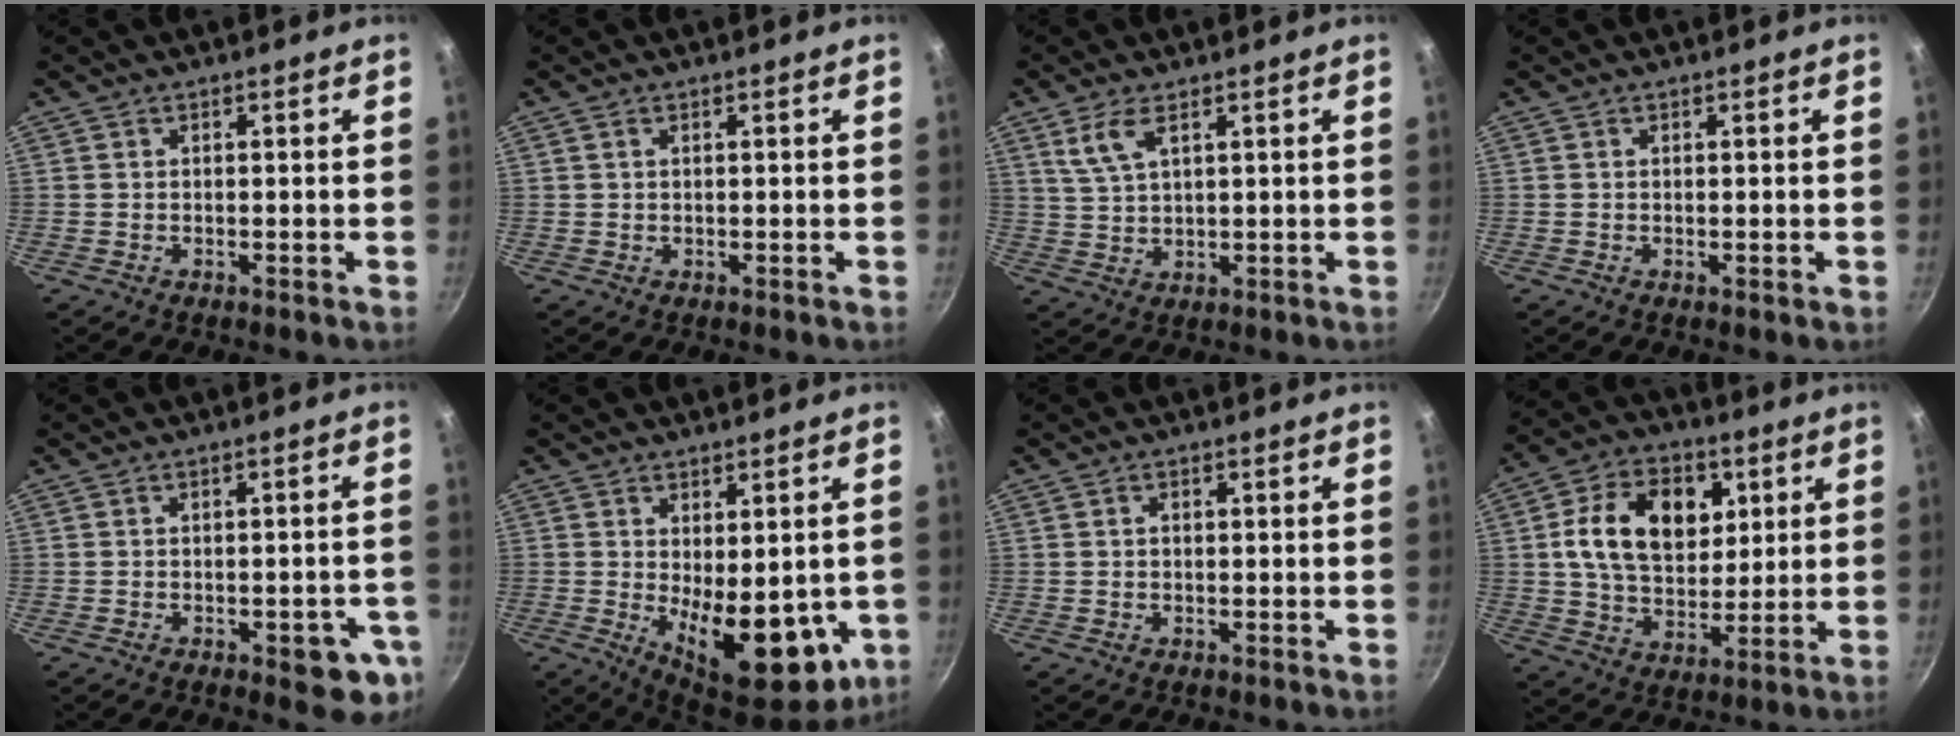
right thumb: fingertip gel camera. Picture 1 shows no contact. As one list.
[{"total": 0.7, "force": [0.4, 0.3, 0.5], "torque": [-0.008, 0.002, 0.008]}, {"total": 5.6, "force": [3.0, 2.3, 4.2], "torque": [-0.083, -0.012, 0.067]}, {"total": 0.0}, {"total": 8.0, "force": [-2.9, 3.4, 6.6], "torque": [-0.052, 0.010, -0.032]}, {"total": 15.8, "force": [-2.2, 7.6, 13.7], "torque": [-0.166, -0.030, -0.013]}, {"total": 0.9, "force": [0.1, 0.6, 0.6], "torque": [-0.010, 0.004, 0.001]}, {"total": 16.9, "force": [4.4, 11.7, 11.3], "torque": [-0.161, -0.003, 0.068]}]